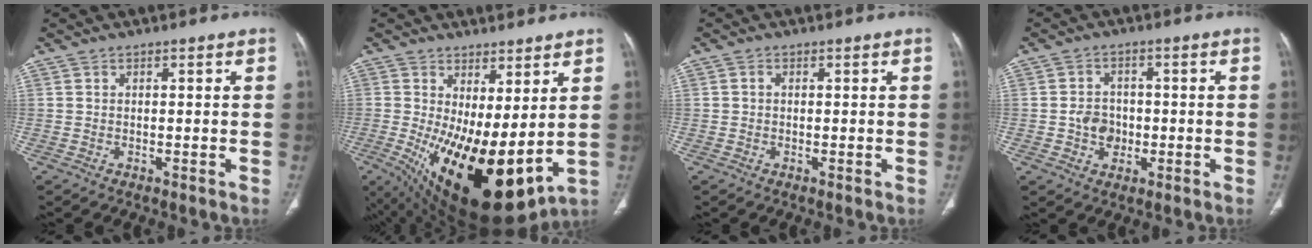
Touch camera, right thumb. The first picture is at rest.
{"total": 19.2, "force": [0.0, 7.9, 17.5], "torque": [-0.299, -0.041, 0.026]}
{"total": 0.7, "force": [0.0, 0.6, 0.4], "torque": [-0.005, 0.002, -0.002]}
{"total": 5.2, "force": [-0.9, 4.3, 2.8], "torque": [-0.025, 0.011, -0.016]}